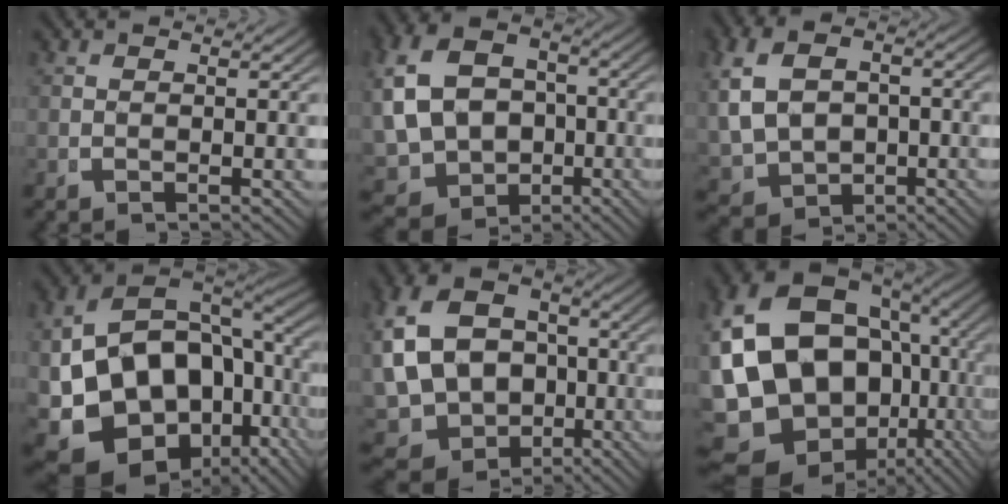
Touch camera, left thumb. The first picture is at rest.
{"total": 16.0, "force": [-3.2, 13.3, 8.2], "torque": [-0.189, -0.061, -0.036]}
{"total": 9.0, "force": [-0.7, 7.0, 5.6], "torque": [-0.122, -0.035, 0.008]}
{"total": 23.5, "force": [-5.6, 17.8, 14.2], "torque": [-0.322, -0.103, -0.049]}
{"total": 18.5, "force": [-3.8, 15.4, 9.5], "torque": [-0.231, -0.079, -0.041]}
{"total": 23.3, "force": [-2.8, 17.6, 14.9], "torque": [-0.351, -0.090, -0.013]}